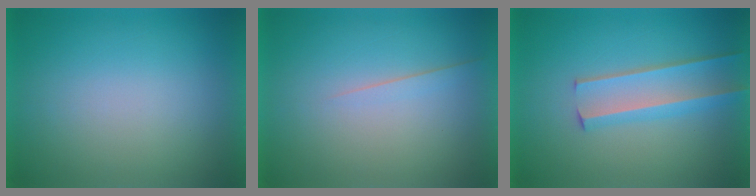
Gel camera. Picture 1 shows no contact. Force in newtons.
{"total": 1.6}
{"total": 3.1}